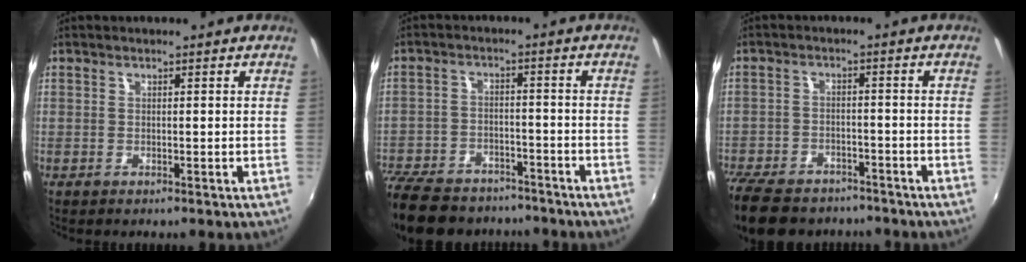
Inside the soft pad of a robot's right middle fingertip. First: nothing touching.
{"total": 20.8, "force": [-16.5, 9.5, 8.5], "torque": [-0.217, -0.008, -0.248]}
{"total": 16.6, "force": [-13.0, 7.7, 6.7], "torque": [-0.180, -0.011, -0.205]}